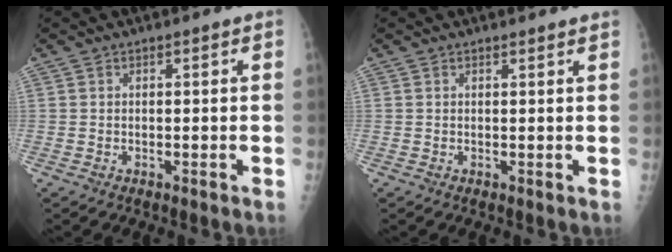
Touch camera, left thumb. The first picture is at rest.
{"total": 1.2, "force": [1.1, 0.0, 0.2], "torque": [-0.004, -0.004, 0.014]}